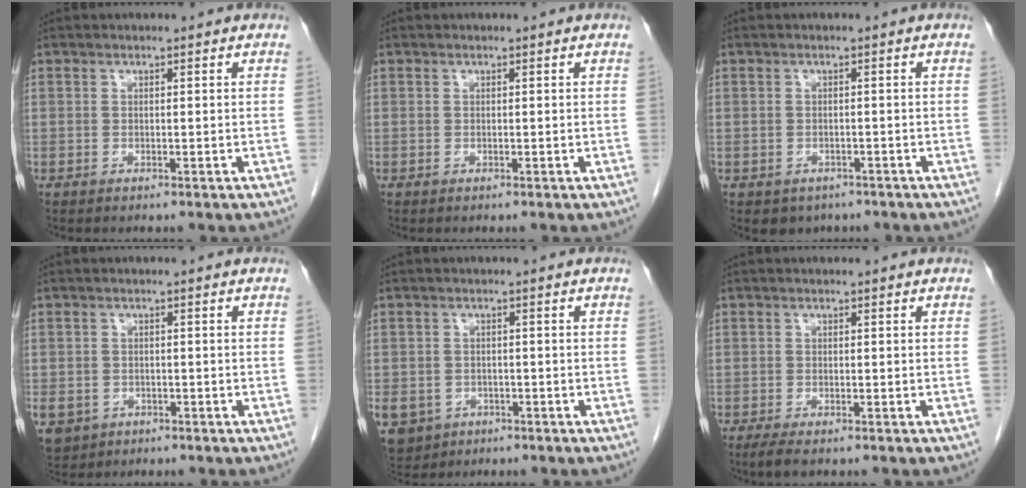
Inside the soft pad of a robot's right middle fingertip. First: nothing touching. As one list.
[{"total": 0.0}, {"total": 3.5, "force": [-2.5, 2.4, 0.6], "torque": [-0.005, 0.004, -0.030]}, {"total": 8.8, "force": [-3.8, 7.3, 3.0], "torque": [-0.087, -0.002, -0.051]}, {"total": 9.8, "force": [-4.4, 8.1, 3.3], "torque": [-0.096, 0.001, -0.060]}, {"total": 2.5, "force": [-1.9, 0.5, 1.6], "torque": [-0.031, -0.008, -0.029]}]